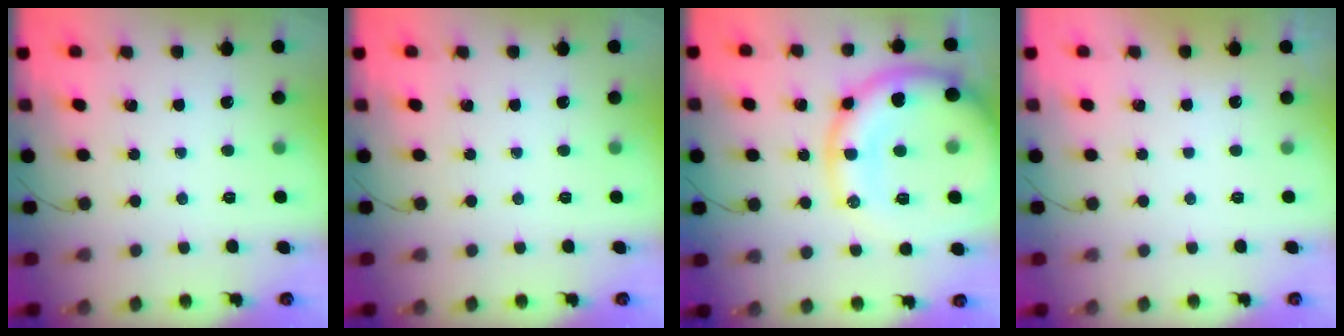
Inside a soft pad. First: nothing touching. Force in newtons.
{"total": 0.0}
{"total": 21.7, "press": 21.7, "slide": 1.4}
{"total": 2.9, "press": 2.9, "slide": 0.1}